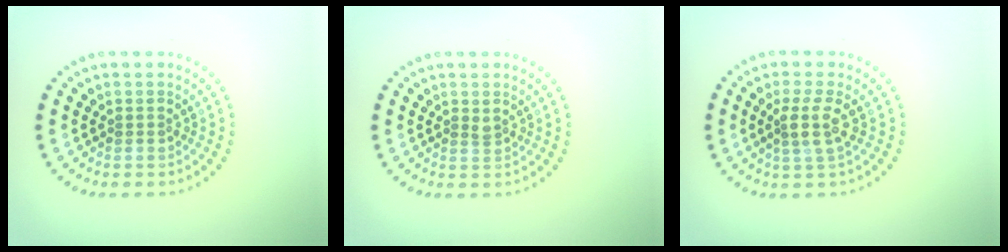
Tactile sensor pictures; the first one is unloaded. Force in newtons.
{"total": 0.8, "press": 0.6, "slide": 0.5}
{"total": 2.3, "press": 1.9, "slide": 1.3}